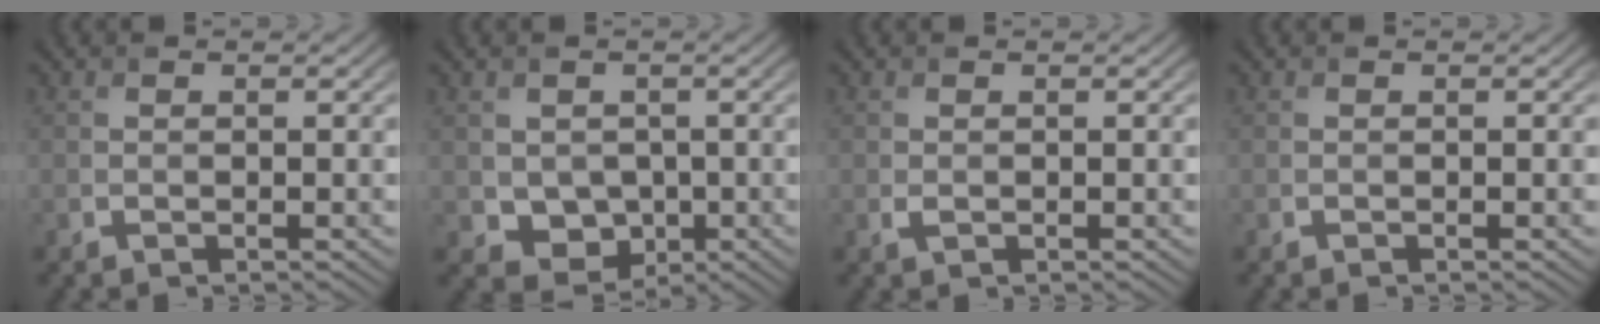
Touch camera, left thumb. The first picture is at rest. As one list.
[{"total": 4.6, "force": [0.1, 4.0, 2.2], "torque": [-0.059, -0.017, 0.003]}, {"total": 0.6, "force": [0.0, 0.4, 0.4], "torque": [-0.011, -0.001, 0.001]}, {"total": 0.0}]